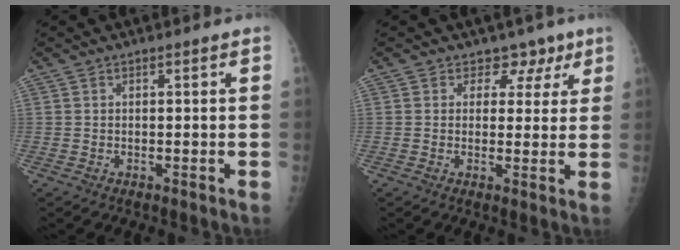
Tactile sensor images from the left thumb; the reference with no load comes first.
{"total": 5.7, "force": [3.6, 4.4, 0.5], "torque": [0.029, -0.015, 0.032]}